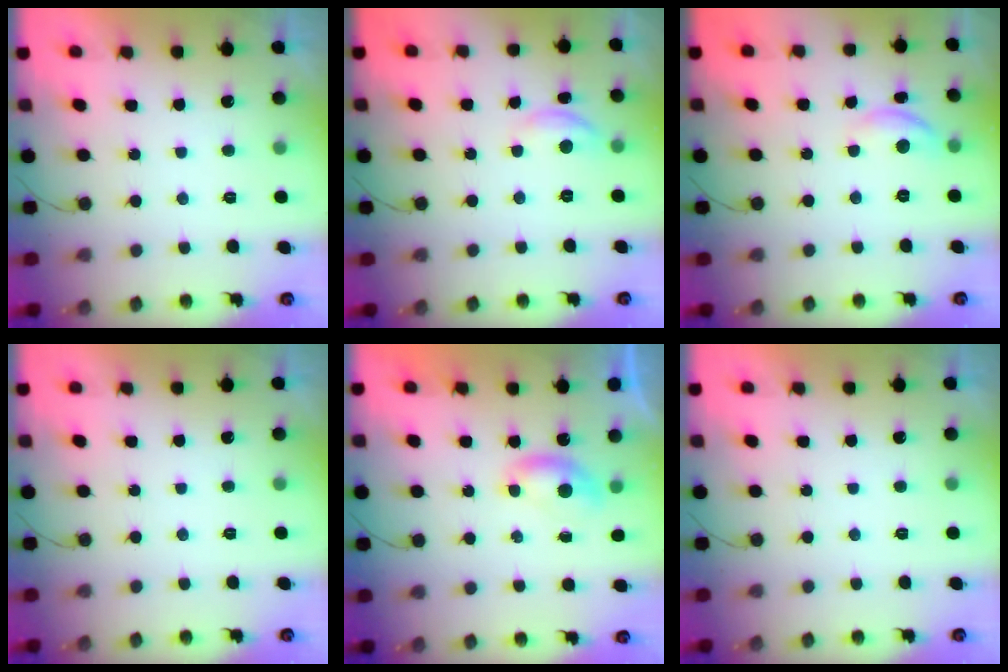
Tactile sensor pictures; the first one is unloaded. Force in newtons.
{"total": 6.0, "press": 6.0, "slide": 0.4}
{"total": 6.9, "press": 6.8, "slide": 0.7}
{"total": 0.0}
{"total": 4.9, "press": 4.9, "slide": 0.5}
{"total": 0.0}